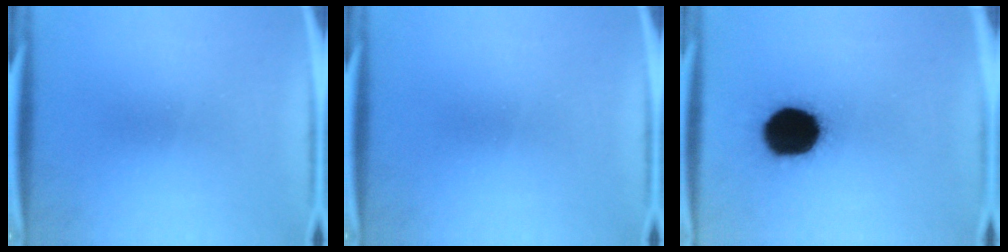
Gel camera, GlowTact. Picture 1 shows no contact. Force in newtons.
{"total": 0.0}
{"total": 17.8}